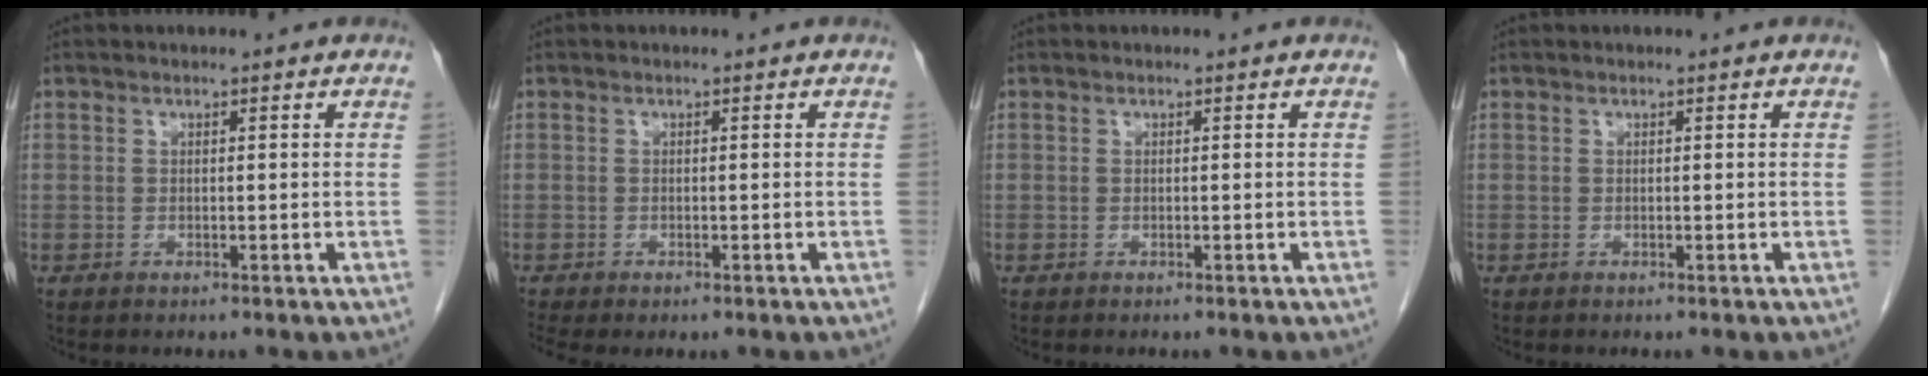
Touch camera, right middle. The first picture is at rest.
{"total": 2.0, "force": [-1.4, 0.7, 1.3], "torque": [-0.020, -0.007, -0.021]}
{"total": 0.0}
{"total": 0.0}